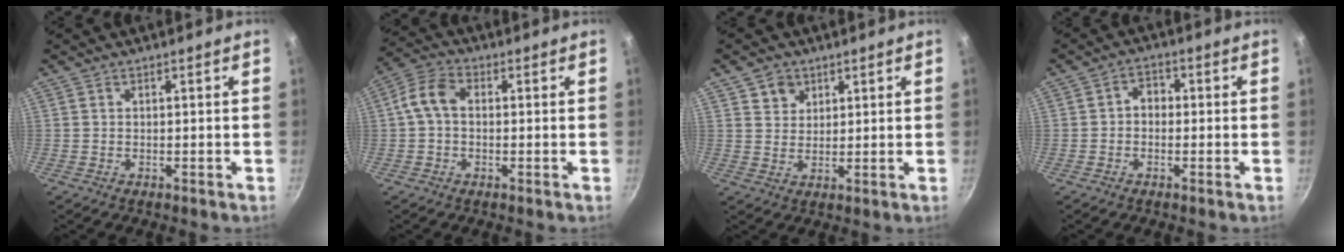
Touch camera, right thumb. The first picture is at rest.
{"total": 5.9, "force": [0.1, 4.0, 4.4], "torque": [-0.092, 0.023, -0.012]}
{"total": 4.2, "force": [2.3, 3.4, 1.0], "torque": [0.007, -0.001, 0.042]}
{"total": 3.0, "force": [-0.6, 2.4, 1.7], "torque": [-0.010, 0.013, -0.016]}